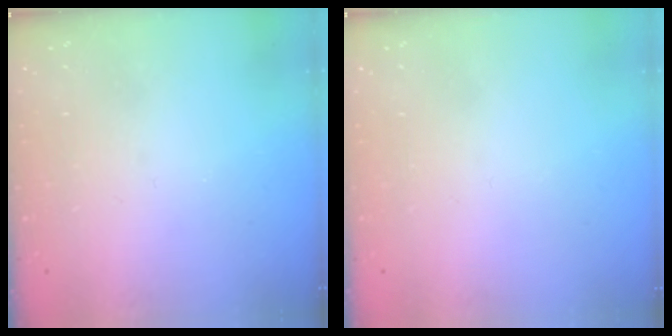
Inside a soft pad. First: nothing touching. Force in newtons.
{"total": 1.7, "press": 1.7, "slide": 0.1}